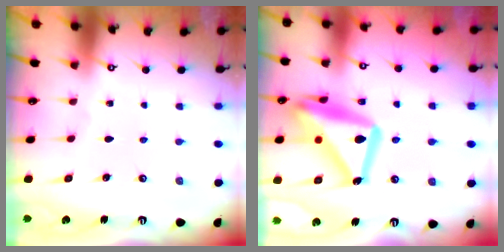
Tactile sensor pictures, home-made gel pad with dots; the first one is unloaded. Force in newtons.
{"total": 20.8, "press": 20.7, "slide": 1.8}